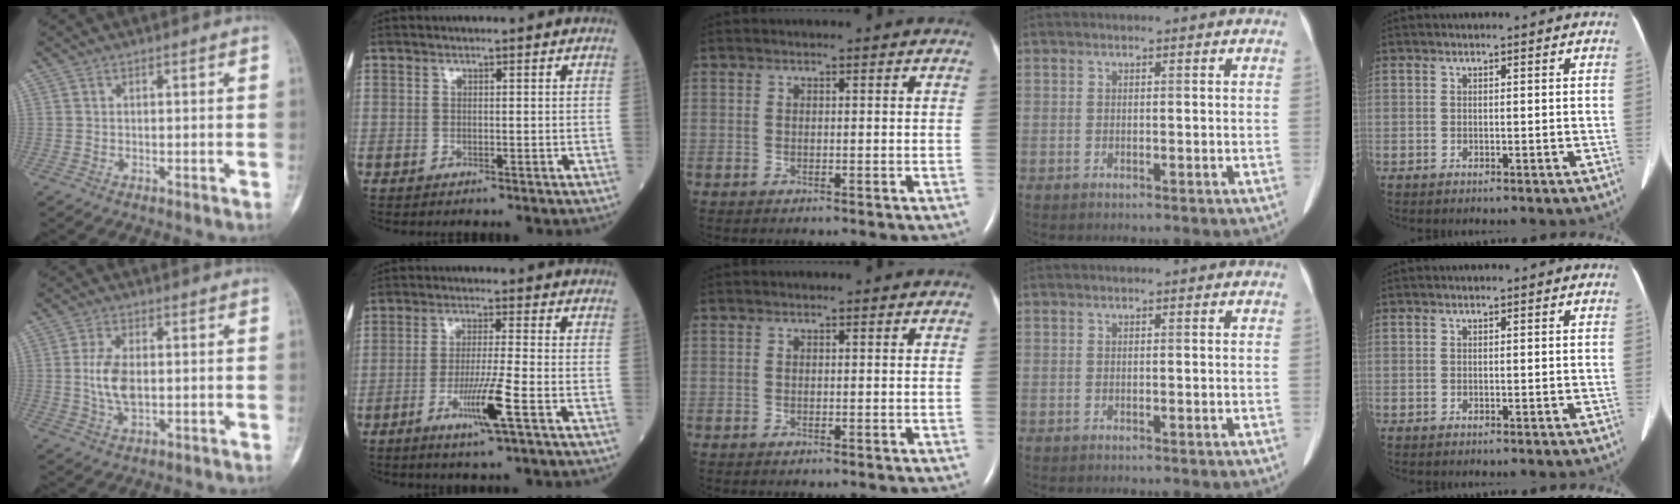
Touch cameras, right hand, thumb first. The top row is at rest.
{"thumb": {"total": 7.0, "force": [0.2, 3.8, 5.9], "torque": [-0.122, -0.004, 0.006]}, "index": {"total": 7.3, "force": [-3.1, -0.7, 6.6], "torque": [-0.127, -0.015, -0.057]}}